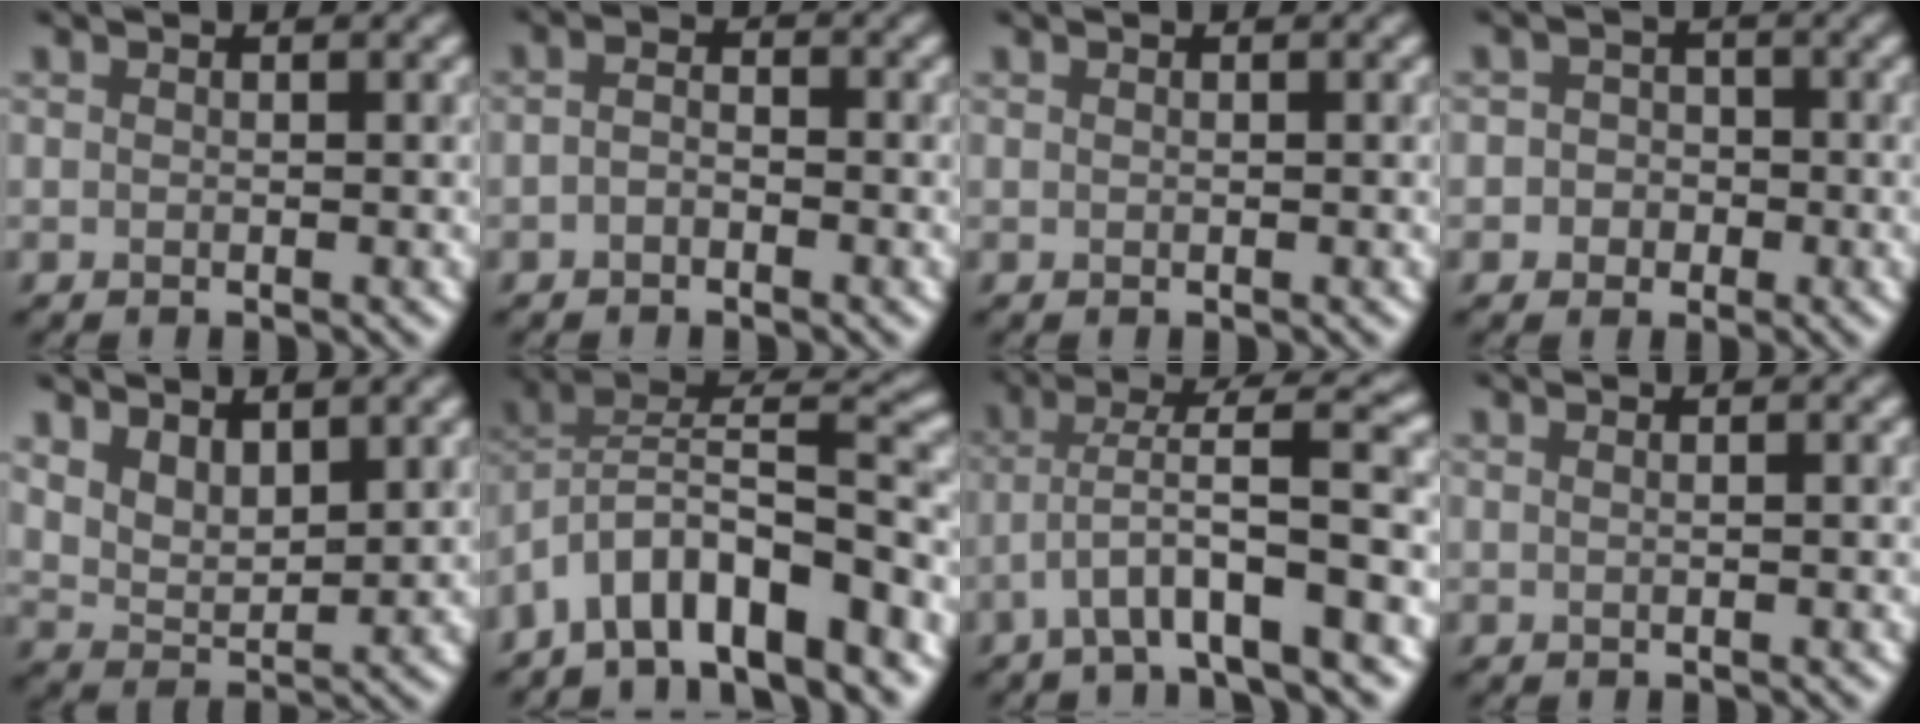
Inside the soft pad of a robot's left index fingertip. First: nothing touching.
{"total": 1.1, "force": [-0.9, 0.4, 0.4], "torque": [-0.013, 0.001, -0.015]}
{"total": 0.0}
{"total": 2.2, "force": [-0.7, 2.1, 0.1], "torque": [0.025, 0.005, -0.026]}
{"total": 3.3, "force": [2.3, 1.4, 1.8], "torque": [-0.044, -0.007, 0.055]}
{"total": 9.2, "force": [-6.0, 3.0, 6.3], "torque": [-0.089, 0.015, -0.104]}
{"total": 6.9, "force": [-2.6, 0.9, 6.4], "torque": [-0.103, 0.023, -0.040]}
{"total": 1.8, "force": [0.7, 1.0, 1.3], "torque": [0.001, 0.007, -0.017]}